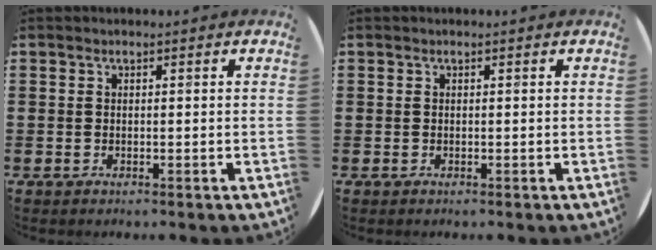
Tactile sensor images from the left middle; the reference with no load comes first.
{"total": 0.0}